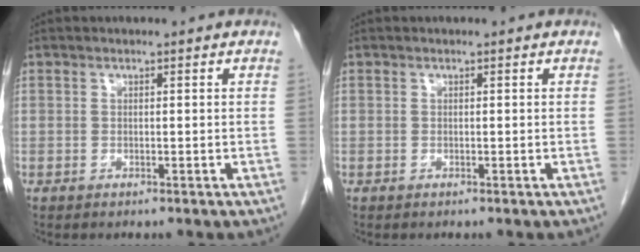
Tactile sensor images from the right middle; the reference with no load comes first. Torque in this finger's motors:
{"motor_torque": [0.01, -0.21, 0.03, 0.00]}